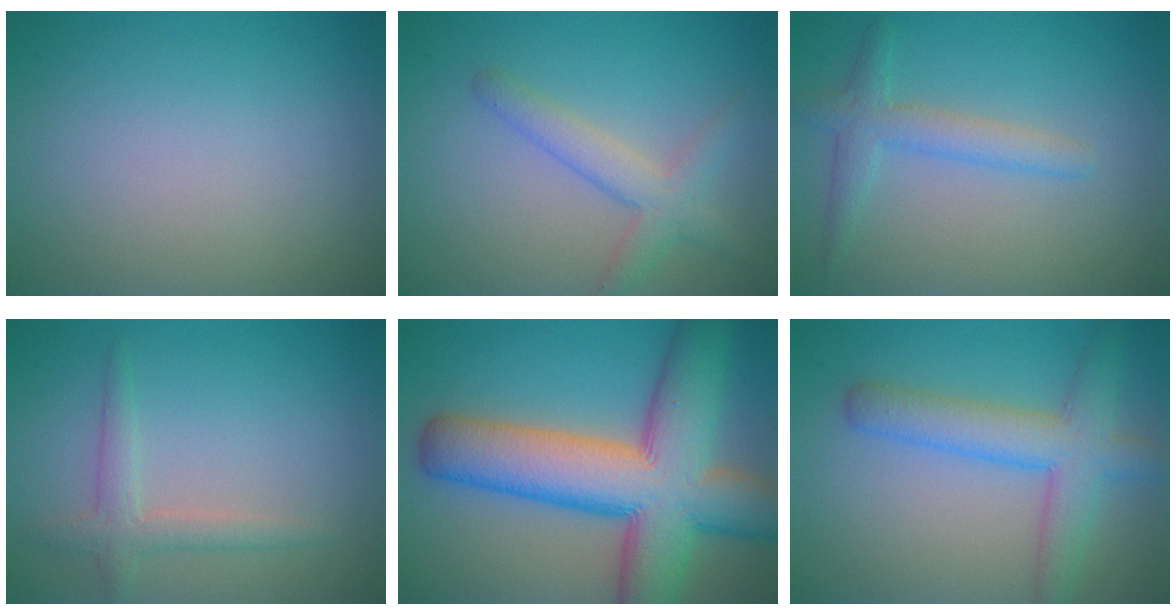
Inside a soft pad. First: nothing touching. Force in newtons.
{"total": 3.2, "press": 3.2, "slide": 0.2}
{"total": 2.8, "press": 2.7, "slide": 0.2}
{"total": 2.3, "press": 2.3, "slide": 0.1}
{"total": 13.6, "press": 13.5, "slide": 0.6}
{"total": 4.3, "press": 4.3, "slide": 0.2}